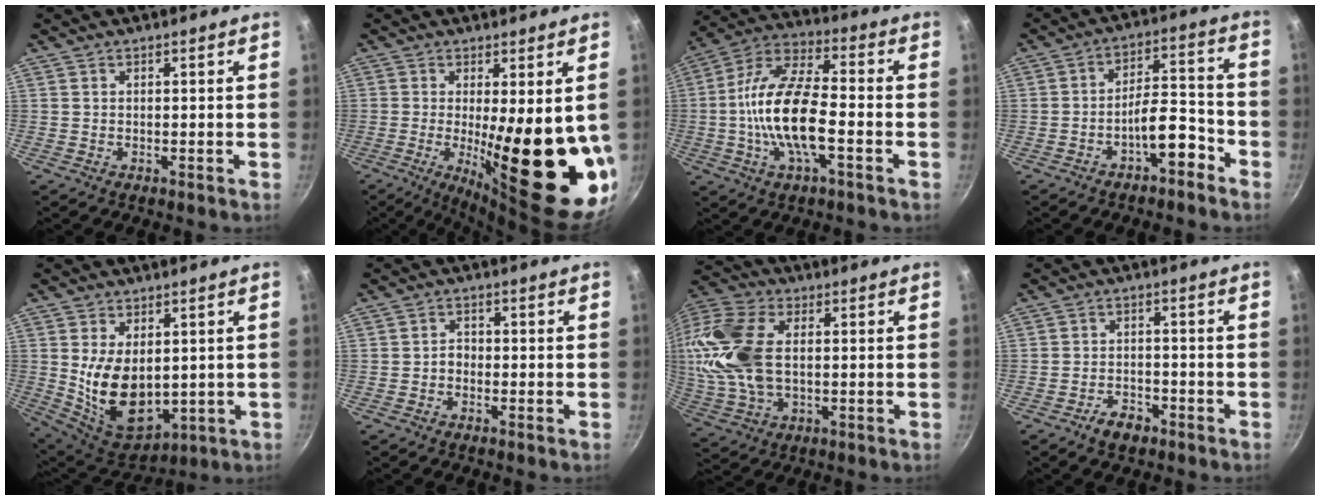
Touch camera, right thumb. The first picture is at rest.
{"total": 20.7, "force": [-1.5, 6.3, 19.7], "torque": [-0.248, -0.045, -0.004]}
{"total": 16.2, "force": [-3.4, 6.5, 14.5], "torque": [-0.271, 0.035, -0.081]}
{"total": 8.1, "force": [-4.8, 3.1, 5.8], "torque": [-0.073, 0.059, -0.070]}
{"total": 13.8, "force": [1.1, 8.7, 10.7], "torque": [-0.165, -0.032, 0.048]}
{"total": 1.8, "force": [-0.8, 1.4, 0.9], "torque": [-0.007, 0.015, -0.016]}
{"total": 18.2, "force": [1.7, 11.2, 14.3], "torque": [-0.297, 0.014, 0.027]}
{"total": 4.3, "force": [-3.0, 2.4, 1.9], "torque": [-0.021, 0.026, -0.048]}